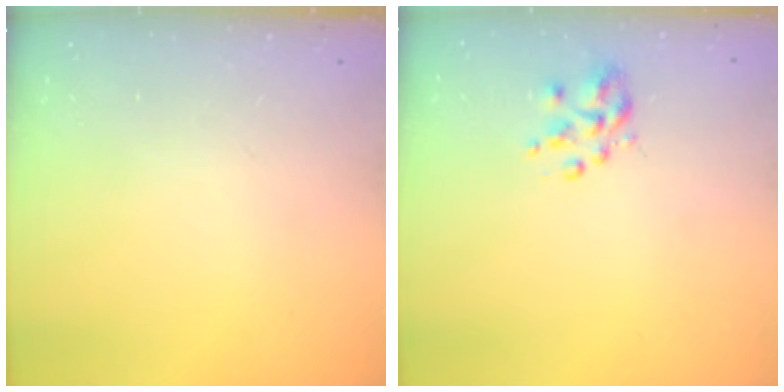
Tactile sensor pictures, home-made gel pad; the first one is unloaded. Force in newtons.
{"total": 3.5, "press": 3.4, "slide": 0.9}